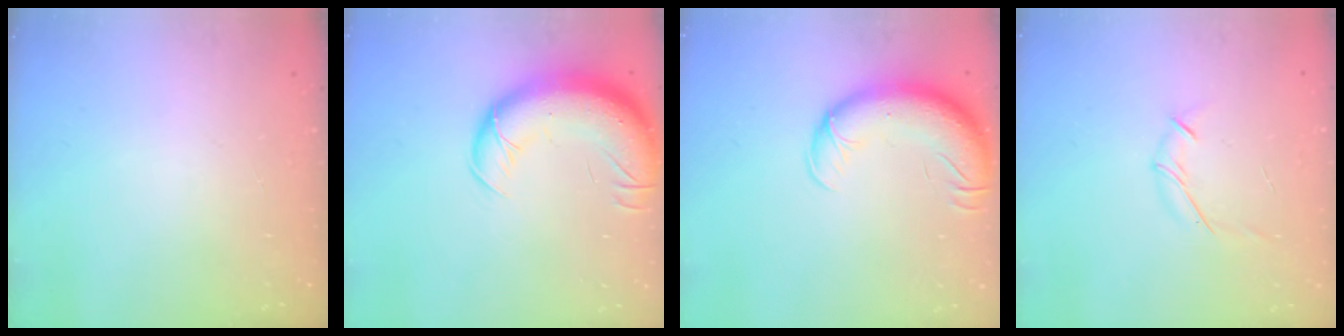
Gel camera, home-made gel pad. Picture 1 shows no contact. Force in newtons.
{"total": 17.9, "press": 17.4, "slide": 4.1}
{"total": 16.3, "press": 15.9, "slide": 3.8}
{"total": 5.9, "press": 5.8, "slide": 1.4}